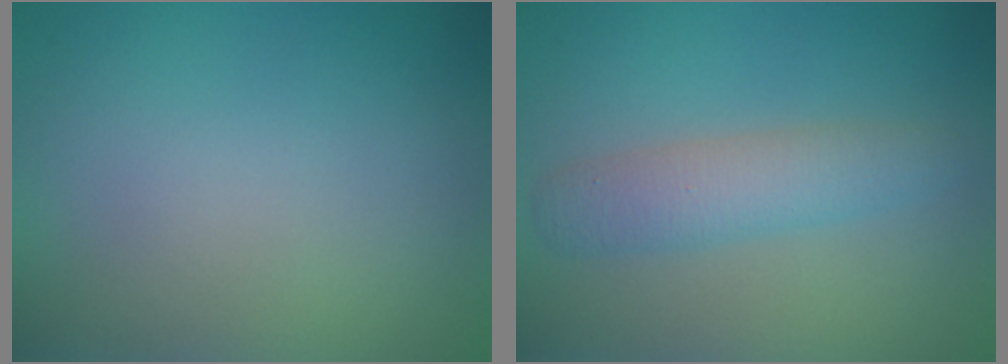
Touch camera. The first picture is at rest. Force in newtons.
{"total": 3.2, "press": 3.2, "slide": 0.1}